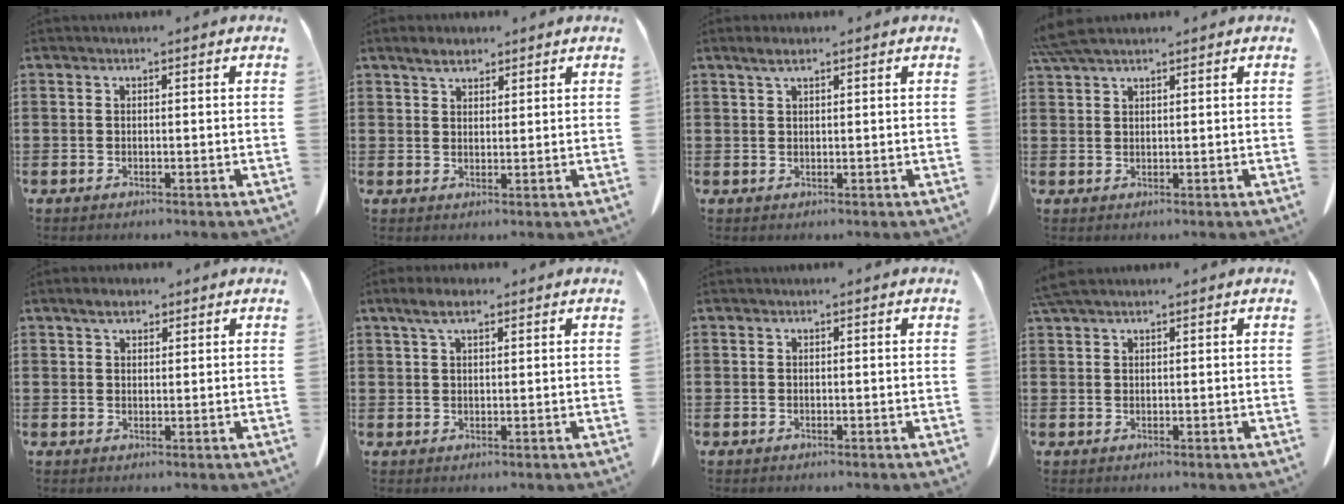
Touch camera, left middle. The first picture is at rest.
{"total": 3.1, "force": [2.5, 1.3, 1.3], "torque": [-0.023, 0.001, 0.047]}
{"total": 2.0, "force": [1.2, 0.5, 1.6], "torque": [-0.033, 0.003, 0.022]}
{"total": 3.8, "force": [3.2, 0.5, 2.1], "torque": [-0.050, 0.000, 0.061]}
{"total": 2.6, "force": [2.0, 1.2, 1.3], "torque": [-0.023, 0.002, 0.036]}
{"total": 4.0, "force": [2.3, 1.4, 3.0], "torque": [-0.064, 0.004, 0.042]}
{"total": 0.0}
{"total": 2.2, "force": [1.7, 0.2, 1.4], "torque": [-0.031, -0.001, 0.033]}